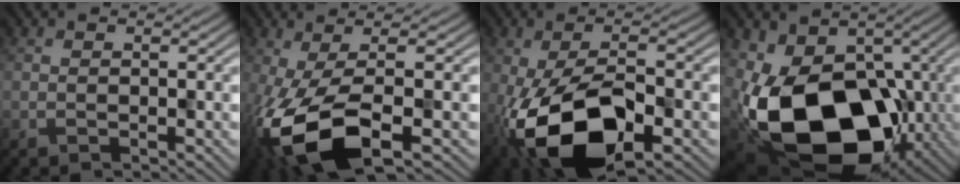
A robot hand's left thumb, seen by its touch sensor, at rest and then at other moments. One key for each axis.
{"total": 11.9, "fx": -4.0, "fy": 4.3, "fz": 10.4, "tx": -0.216, "ty": -0.014, "tz": -0.067}
{"total": 14.6, "fx": -5.4, "fy": 7.0, "fz": 11.7, "tx": -0.218, "ty": -0.025, "tz": -0.090}
{"total": 18.3, "fx": -4.7, "fy": 12.1, "fz": 12.9, "tx": -0.242, "ty": -0.034, "tz": -0.068}